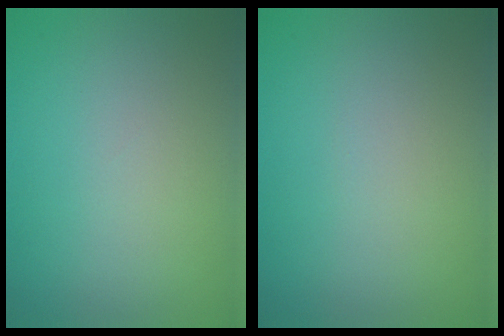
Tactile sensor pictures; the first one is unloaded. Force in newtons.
{"total": 0.0}